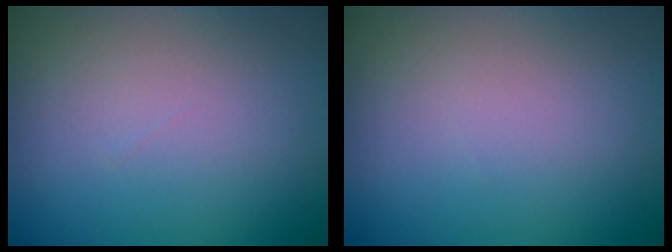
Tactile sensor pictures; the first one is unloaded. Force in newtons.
{"total": 0.0}